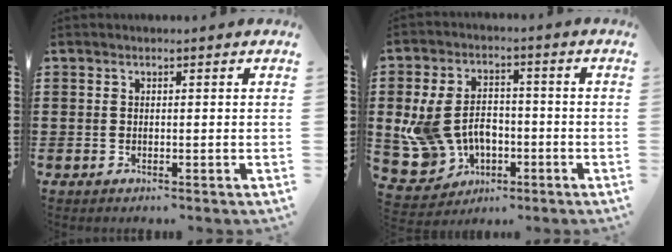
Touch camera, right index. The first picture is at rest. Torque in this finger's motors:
{"motor_torque": [1.34, 0.80, 0.35, 0.21]}